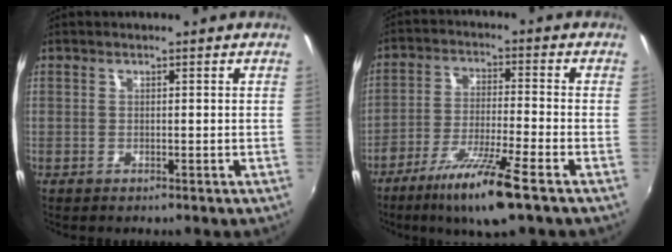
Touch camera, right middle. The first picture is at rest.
{"total": 11.2, "force": [-7.2, 0.7, 8.5], "torque": [-0.178, -0.020, -0.132]}